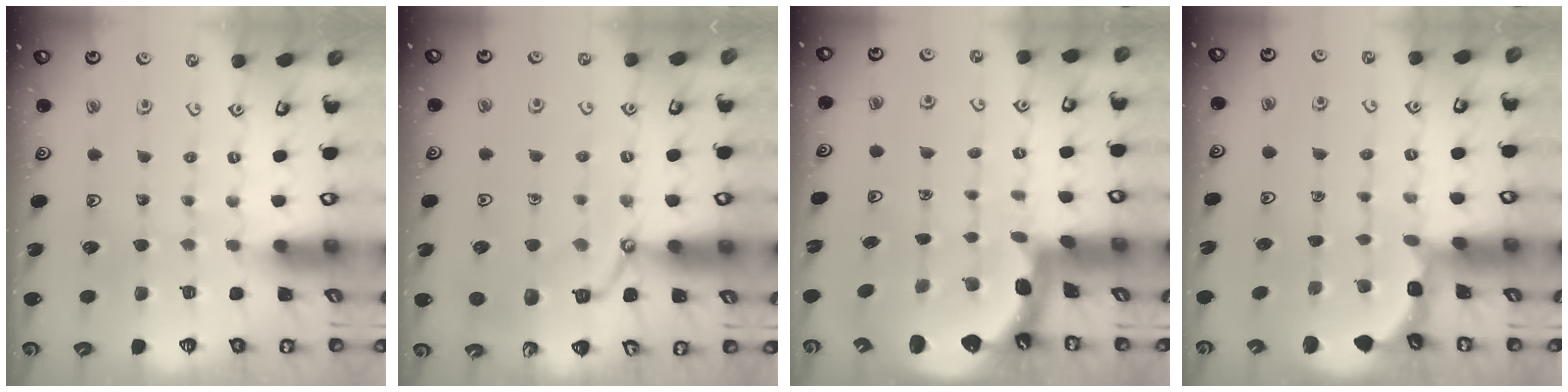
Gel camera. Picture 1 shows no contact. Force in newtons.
{"total": 6.9, "press": 6.9, "slide": 0.4}
{"total": 3.4, "press": 2.5, "slide": 2.3}
{"total": 2.1, "press": 2.1, "slide": 0.3}